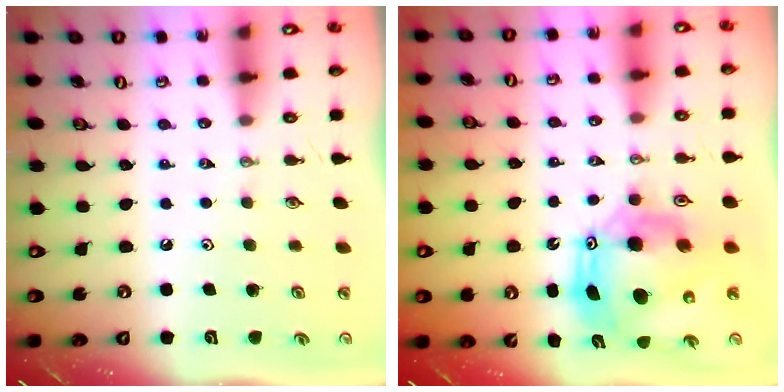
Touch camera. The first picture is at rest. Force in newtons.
{"total": 14.7, "press": 14.6, "slide": 1.6}